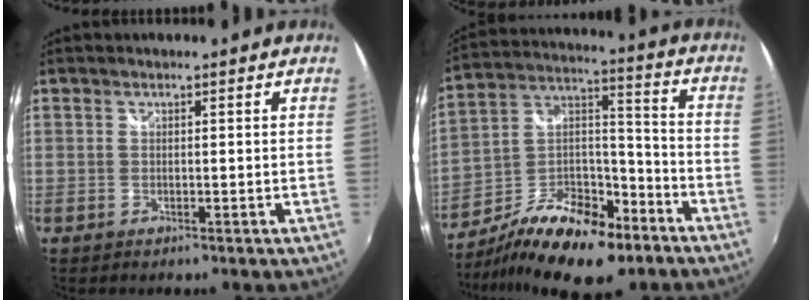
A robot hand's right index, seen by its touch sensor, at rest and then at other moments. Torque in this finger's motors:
{"motor_torque": [-0.19, -1.20, -0.10, -0.16]}